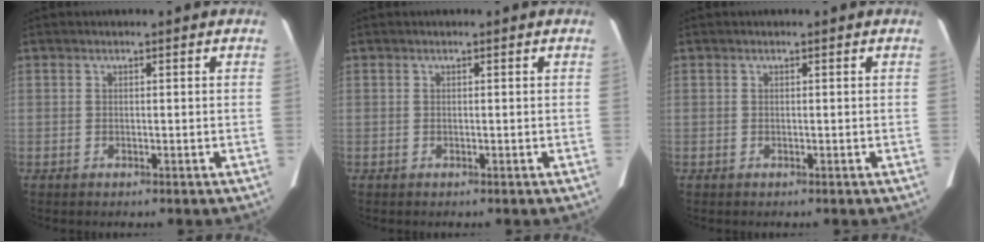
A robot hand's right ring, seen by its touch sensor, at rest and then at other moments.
{"total": 0.0}
{"total": 0.0}